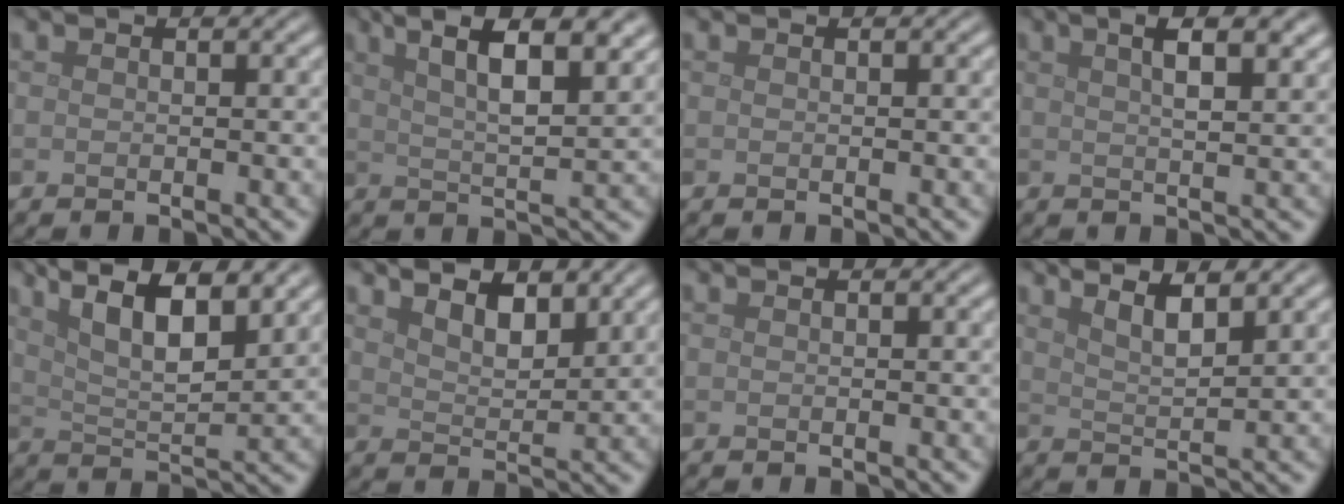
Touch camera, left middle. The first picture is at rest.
{"total": 9.6, "force": [5.6, 3.0, 7.1], "torque": [-0.095, 0.030, 0.062]}
{"total": 0.0}
{"total": 5.8, "force": [2.9, 2.3, 4.6], "torque": [-0.038, 0.028, 0.015]}
{"total": 9.3, "force": [5.7, 2.9, 6.7], "torque": [-0.104, 0.022, 0.070]}
{"total": 4.0, "force": [3.1, 1.4, 2.1], "torque": [-0.035, 0.001, 0.039]}
{"total": 0.0}
{"total": 3.7, "force": [2.7, 0.9, 2.3], "torque": [-0.020, 0.008, 0.033]}